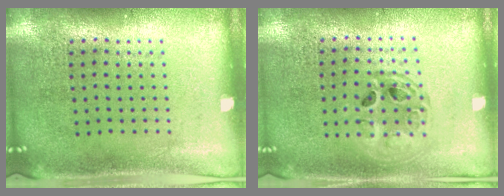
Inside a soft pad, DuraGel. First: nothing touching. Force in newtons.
{"total": 1.5, "press": 1.3, "slide": 0.7}